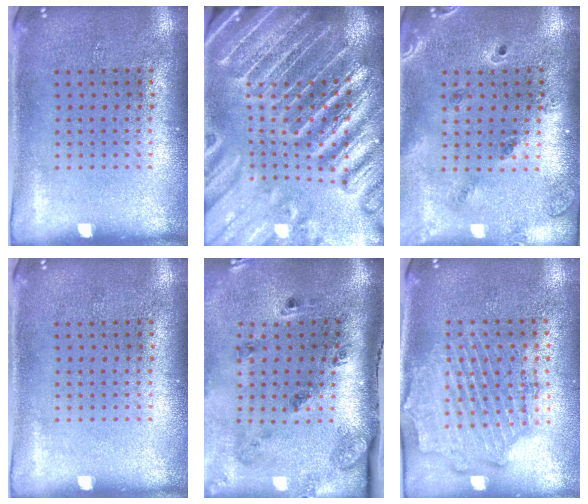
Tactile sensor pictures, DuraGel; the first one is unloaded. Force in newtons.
{"total": 5.3, "press": 4.7, "slide": 2.5}
{"total": 1.4, "press": 1.3, "slide": 0.3}
{"total": 0.0}
{"total": 2.4, "press": 1.7, "slide": 1.8}
{"total": 1.9, "press": 1.7, "slide": 0.8}